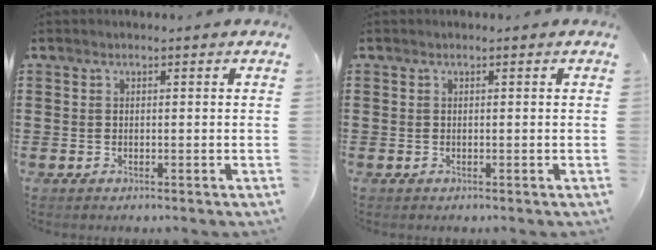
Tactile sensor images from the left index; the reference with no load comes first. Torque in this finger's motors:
{"motor_torque": [-0.69, 0.73, -0.39, -0.10]}